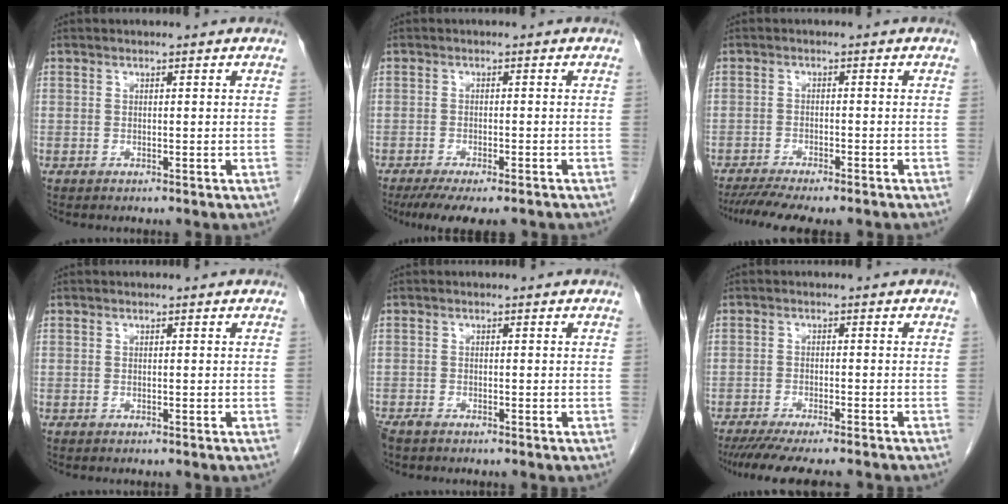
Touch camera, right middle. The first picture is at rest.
{"total": 9.4, "force": [-7.6, 2.1, 5.3], "torque": [-0.071, -0.014, -0.109]}
{"total": 9.5, "force": [-8.1, 1.3, 4.8], "torque": [-0.069, -0.010, -0.121]}
{"total": 0.0}
{"total": 2.2, "force": [-1.8, 0.7, 1.0], "torque": [-0.022, -0.006, -0.027]}
{"total": 12.6, "force": [-11.0, 1.3, 6.0], "torque": [-0.086, -0.028, -0.156]}